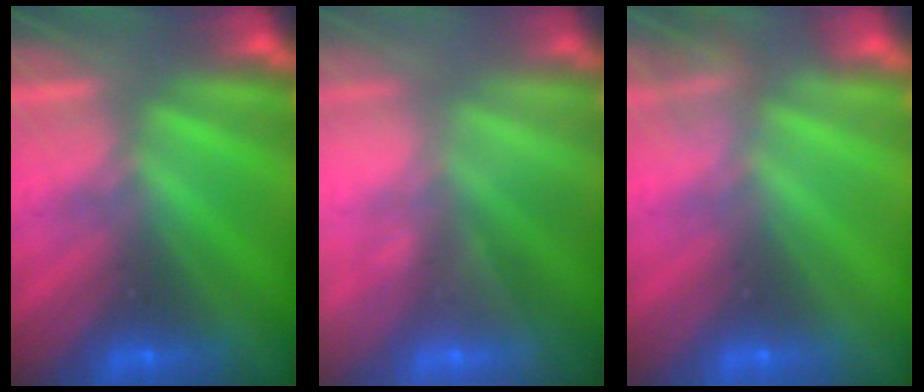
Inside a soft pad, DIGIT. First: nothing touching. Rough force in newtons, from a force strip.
{"total": 2.3}
{"total": 2.0}